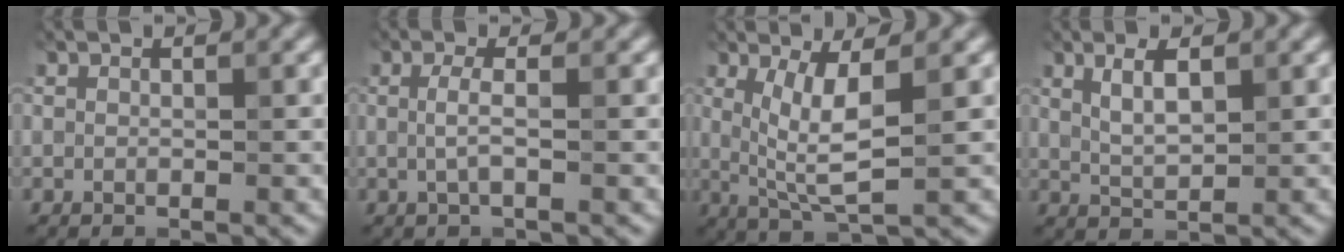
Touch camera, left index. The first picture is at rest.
{"total": 1.7, "force": [0.0, 0.2, 1.7], "torque": [-0.037, 0.002, -0.002]}
{"total": 4.7, "force": [0.7, 0.8, 4.6], "torque": [-0.094, -0.007, 0.020]}
{"total": 2.6, "force": [1.2, 0.7, 2.2], "torque": [-0.042, 0.003, 0.025]}